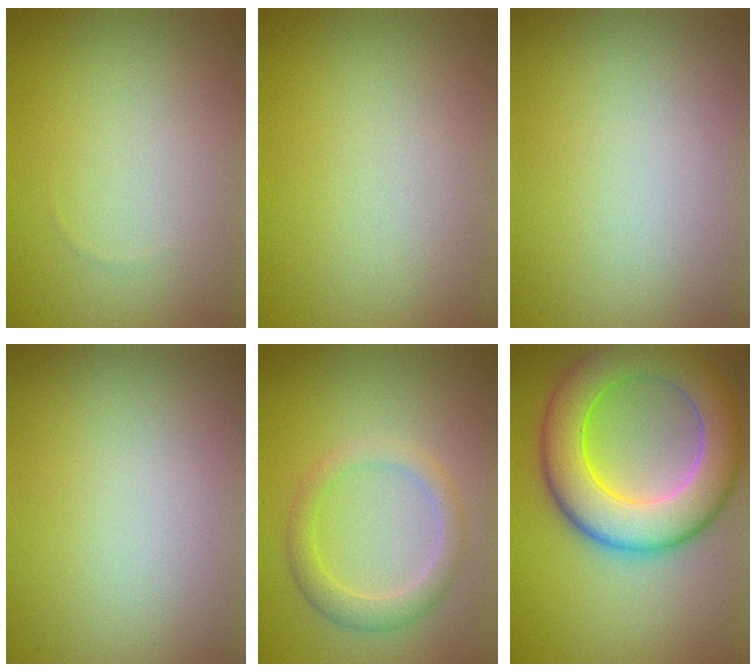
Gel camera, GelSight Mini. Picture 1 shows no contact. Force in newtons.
{"total": 0.0}
{"total": 0.0}
{"total": 0.0}
{"total": 2.6, "press": 2.6, "slide": 0.1}
{"total": 9.6, "press": 9.6, "slide": 0.5}